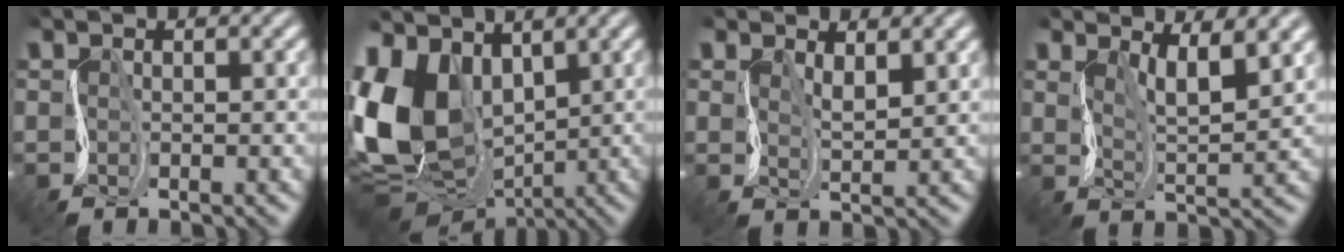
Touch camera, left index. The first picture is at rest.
{"total": 11.6, "force": [1.7, 8.3, 8.0], "torque": [-0.192, -0.005, 0.018]}
{"total": 1.5, "force": [0.8, 0.4, 1.1], "torque": [-0.029, -0.006, 0.014]}
{"total": 3.8, "force": [2.1, 0.9, 3.0], "torque": [-0.059, -0.010, 0.031]}